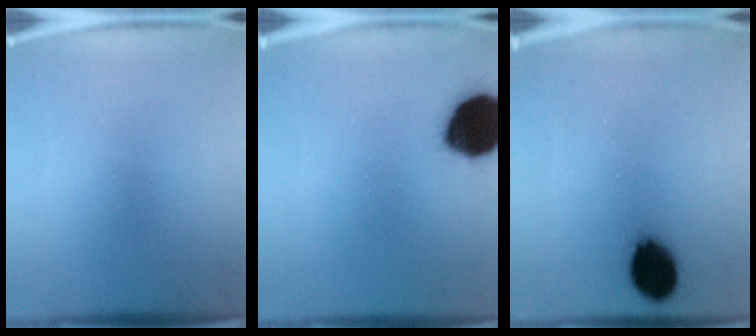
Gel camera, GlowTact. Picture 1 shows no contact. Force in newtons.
{"total": 18.2}
{"total": 11.2}